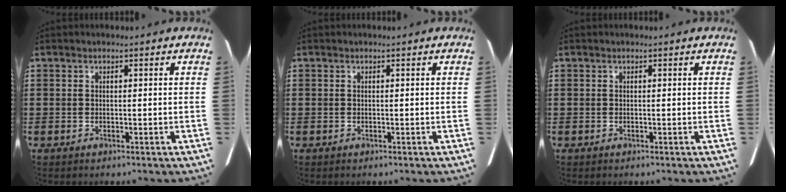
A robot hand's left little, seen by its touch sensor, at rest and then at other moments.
{"total": 0.0}
{"total": 0.0}